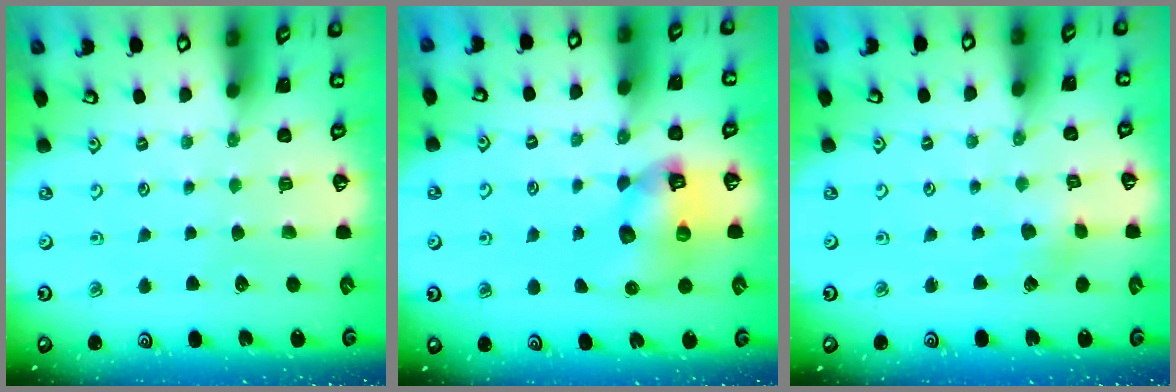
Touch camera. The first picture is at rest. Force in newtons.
{"total": 10.6, "press": 10.4, "slide": 1.8}
{"total": 1.9, "press": 1.9, "slide": 0.2}